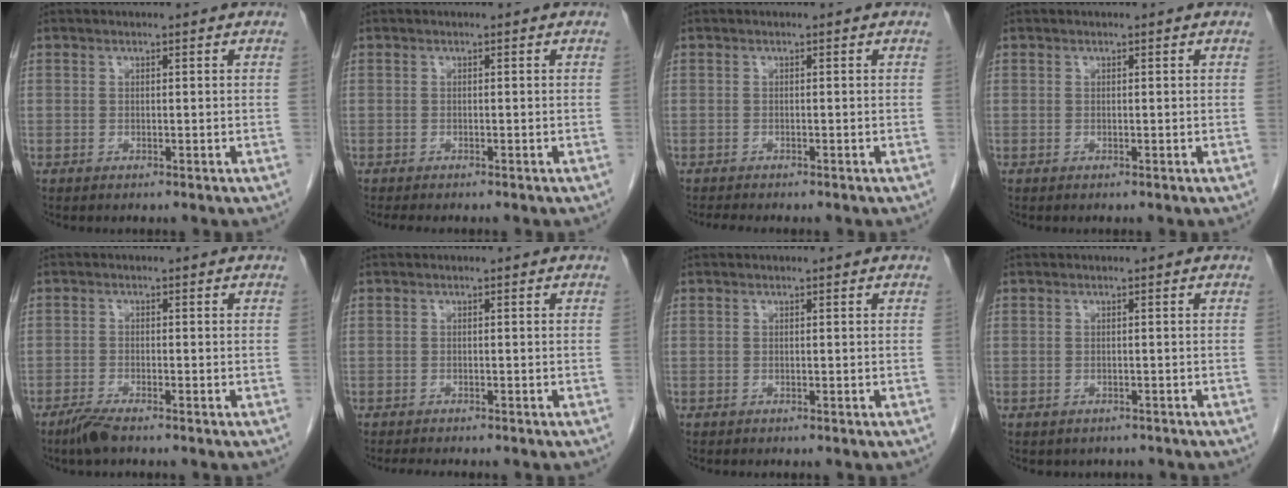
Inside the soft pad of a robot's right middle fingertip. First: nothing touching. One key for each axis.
{"total": 2.9, "fx": -2.4, "fy": 0.5, "fz": 1.4, "tx": -0.021, "ty": -0.009, "tz": -0.030}
{"total": 2.0, "fx": -1.8, "fy": 0.1, "fz": 0.9, "tx": -0.019, "ty": -0.007, "tz": -0.025}
{"total": 0.0}
{"total": 2.9, "fx": -2.3, "fy": 0.2, "fz": 1.7, "tx": -0.043, "ty": -0.007, "tz": -0.047}
{"total": 3.5, "fx": -3.1, "fy": 0.6, "fz": 1.5, "tx": -0.024, "ty": -0.009, "tz": -0.042}
{"total": 0.0}
{"total": 2.6, "fx": -2.2, "fy": 1.3, "fz": 0.3, "tx": -0.008, "ty": 0.001, "tz": -0.027}